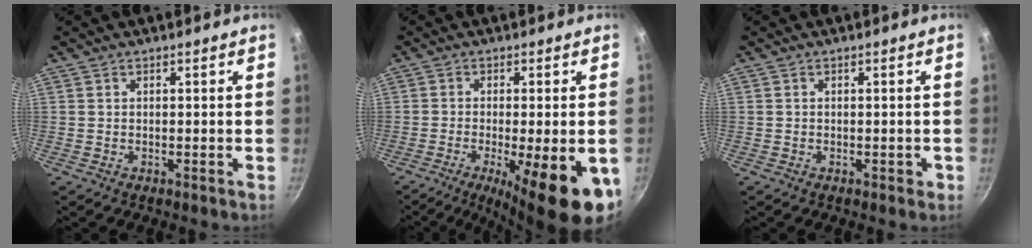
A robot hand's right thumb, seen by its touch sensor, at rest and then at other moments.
{"total": 16.1, "force": [-5.9, 4.3, 14.3], "torque": [-0.194, -0.007, -0.080]}
{"total": 1.2, "force": [-0.4, 0.8, 0.7], "torque": [-0.003, 0.006, -0.005]}